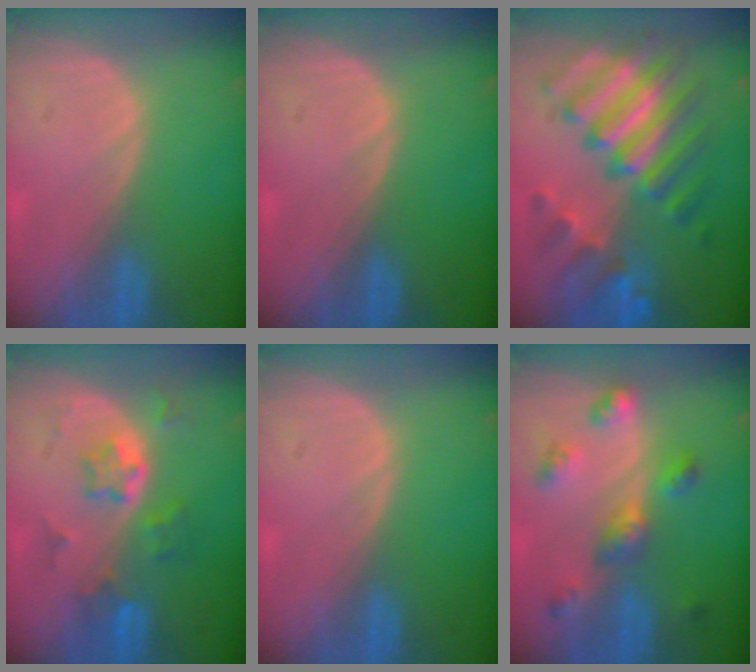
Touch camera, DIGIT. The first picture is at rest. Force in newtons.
{"total": 0.0}
{"total": 11.7, "press": 11.6, "slide": 1.0}
{"total": 5.9, "press": 5.3, "slide": 2.5}
{"total": 0.0}
{"total": 6.3, "press": 5.7, "slide": 2.7}